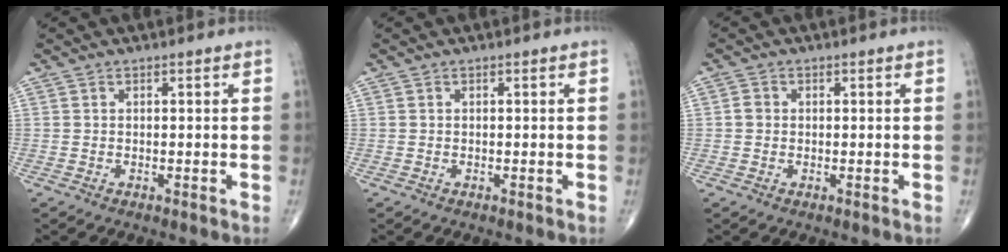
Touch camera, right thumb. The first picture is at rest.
{"total": 0.0}
{"total": 1.5, "force": [0.0, 1.4, 0.6], "torque": [-0.006, 0.003, -0.001]}